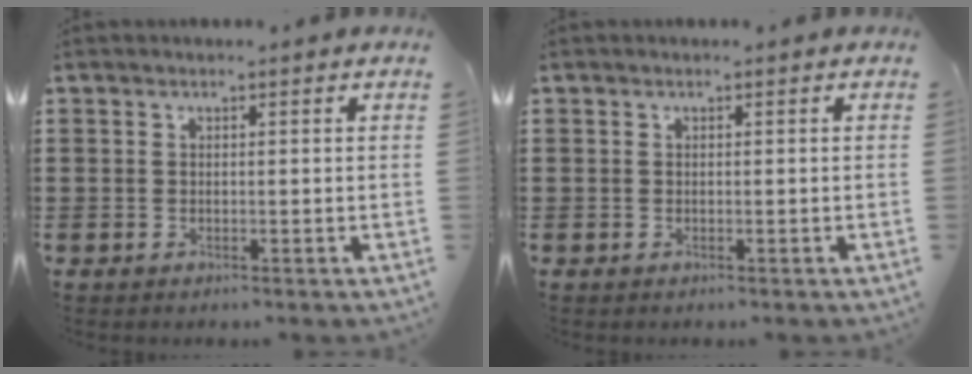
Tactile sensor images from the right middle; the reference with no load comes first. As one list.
[{"total": 0.0}]